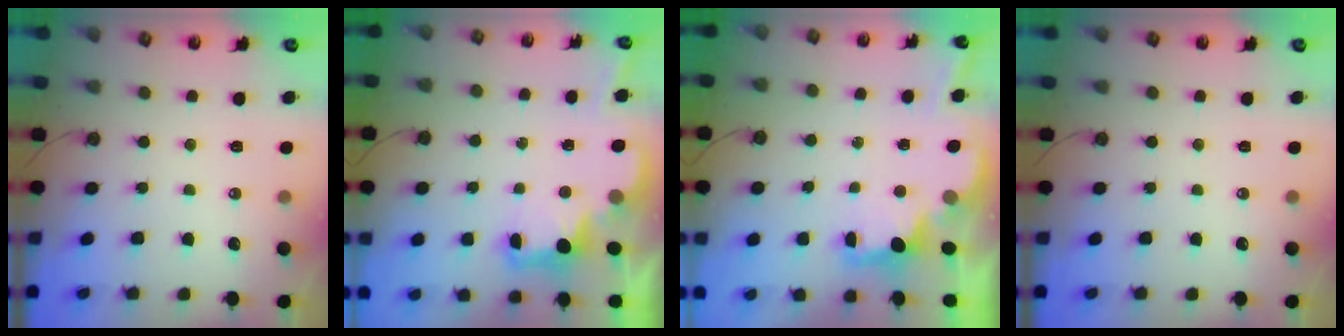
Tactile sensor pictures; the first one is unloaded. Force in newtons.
{"total": 2.7, "press": 2.7, "slide": 0.6}
{"total": 1.9, "press": 1.8, "slide": 0.6}
{"total": 0.7, "press": 0.0, "slide": 0.7}